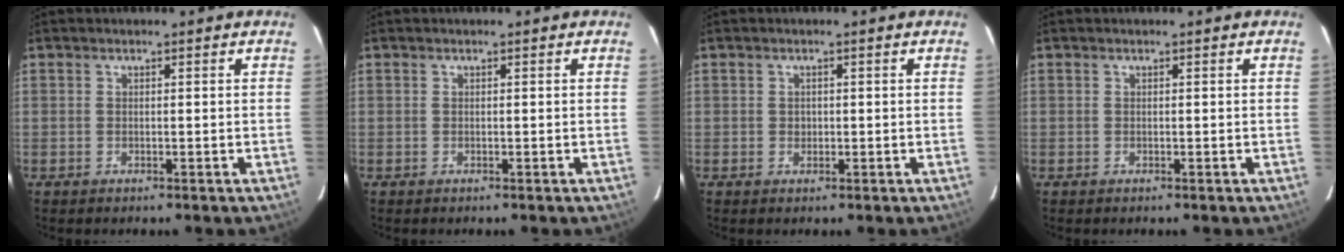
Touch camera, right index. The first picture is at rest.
{"total": 0.0}
{"total": 0.9, "force": [-0.1, 0.8, 0.4], "torque": [-0.006, 0.002, 0.000]}
{"total": 0.0}